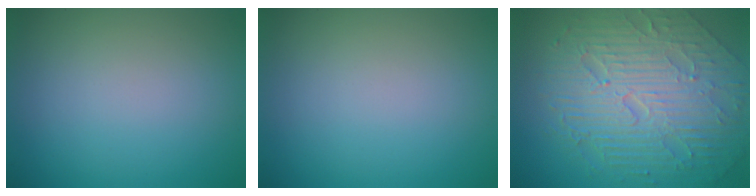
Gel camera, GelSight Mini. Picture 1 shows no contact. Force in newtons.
{"total": 0.0}
{"total": 10.1, "press": 6.7, "slide": 7.6}